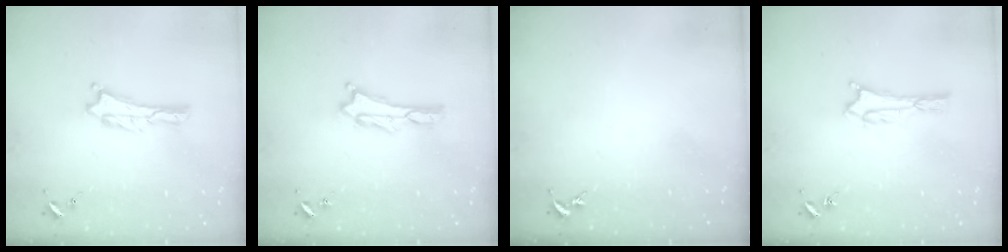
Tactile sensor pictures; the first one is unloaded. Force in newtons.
{"total": 0.6, "press": 0.6, "slide": 0.2}
{"total": 0.0}
{"total": 1.9, "press": 1.9, "slide": 0.2}